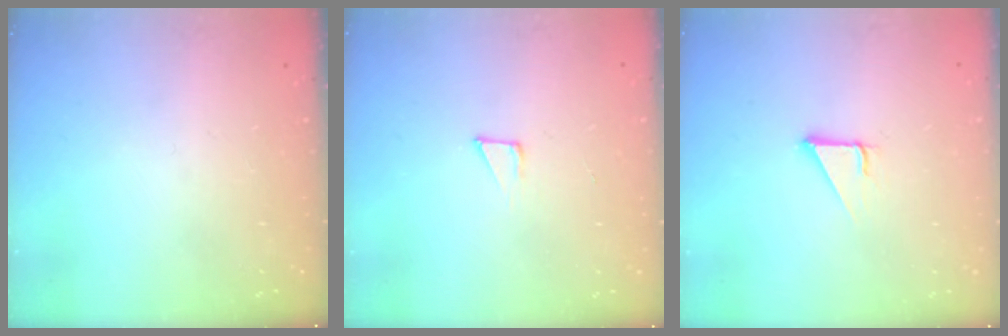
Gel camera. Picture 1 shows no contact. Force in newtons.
{"total": 3.7, "press": 3.7, "slide": 0.2}
{"total": 2.8, "press": 2.8, "slide": 0.1}